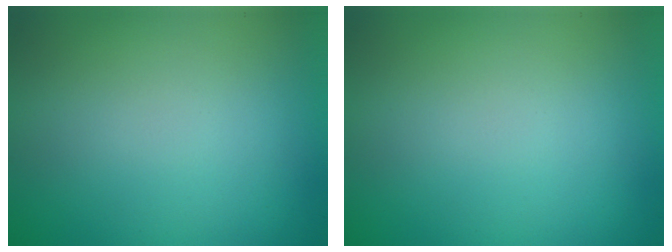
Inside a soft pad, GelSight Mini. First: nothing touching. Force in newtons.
{"total": 0.0}